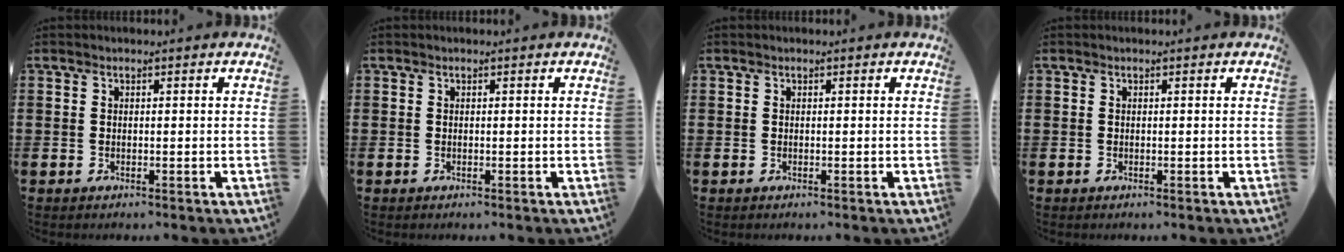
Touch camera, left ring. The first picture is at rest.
{"total": 0.0}
{"total": 0.0}
{"total": 0.0}